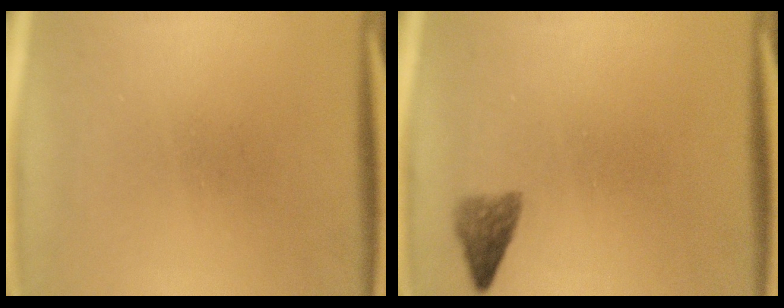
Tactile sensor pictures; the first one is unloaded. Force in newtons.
{"total": 2.3}